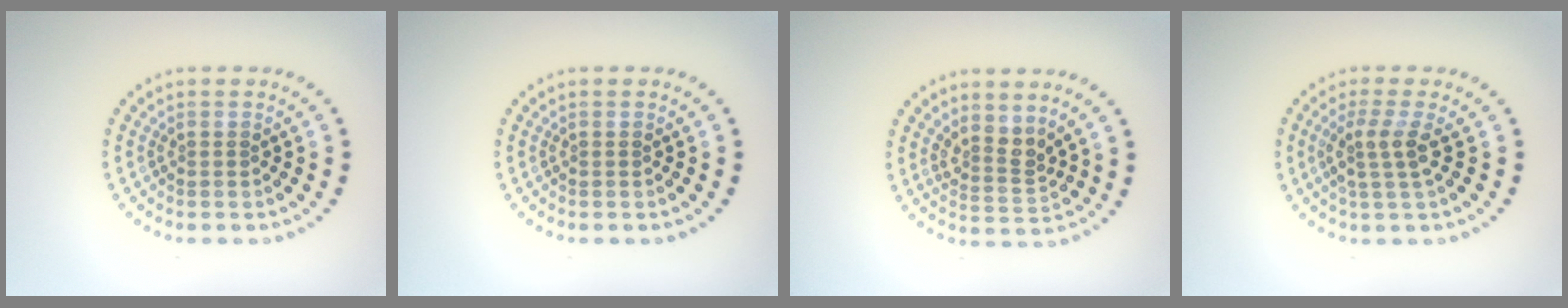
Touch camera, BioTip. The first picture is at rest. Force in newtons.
{"total": 0.0}
{"total": 2.5, "press": 1.8, "slide": 1.7}
{"total": 2.6, "press": 2.0, "slide": 1.8}